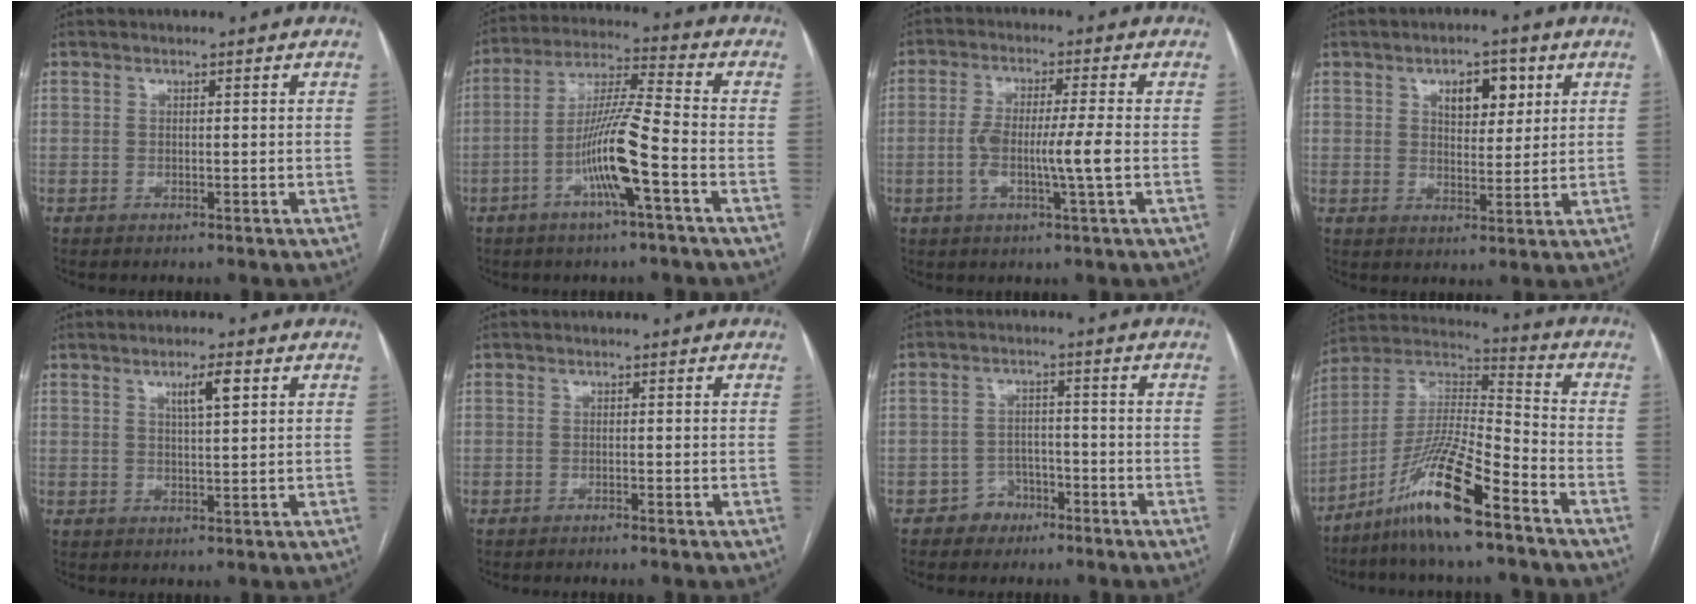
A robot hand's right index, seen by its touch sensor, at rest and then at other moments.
{"total": 11.4, "force": [-4.2, -0.1, 10.6], "torque": [-0.206, 0.004, -0.082]}
{"total": 7.6, "force": [-1.3, 0.1, 7.5], "torque": [-0.143, 0.003, -0.024]}
{"total": 6.3, "force": [2.8, 3.2, 4.7], "torque": [-0.070, 0.006, 0.046]}
{"total": 3.9, "force": [1.8, 0.5, 3.5], "torque": [-0.058, 0.001, 0.030]}
{"total": 0.9, "force": [-0.8, -0.1, 0.5], "torque": [-0.010, 0.001, -0.012]}
{"total": 3.9, "force": [-2.5, 2.9, 0.3], "torque": [0.003, 0.015, -0.039]}
{"total": 14.8, "force": [-9.5, 0.9, 11.3], "torque": [-0.225, -0.006, -0.179]}